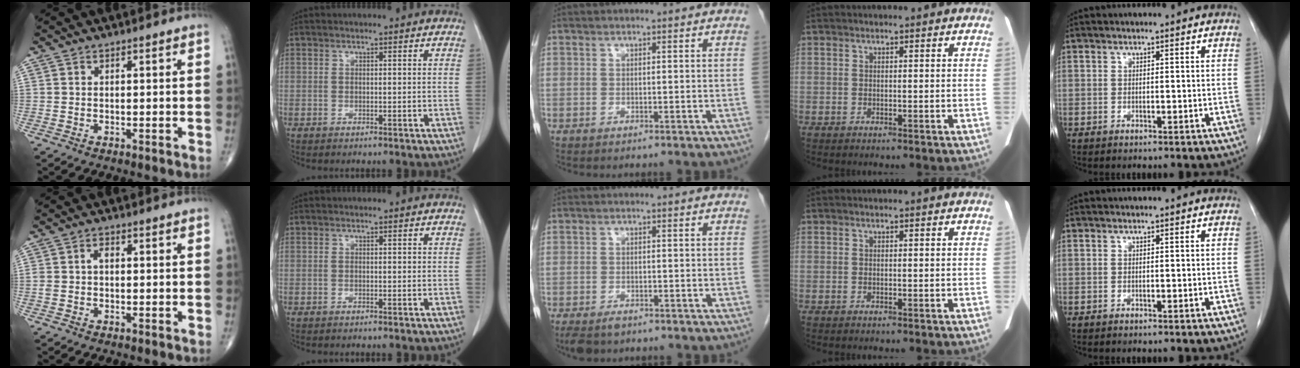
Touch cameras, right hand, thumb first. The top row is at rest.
{"thumb": {"total": 2.0, "force": [0.0, 1.3, 1.6], "torque": [-0.031, 0.009, -0.001]}, "middle": {"total": 3.6, "force": [-2.7, 1.6, 1.8], "torque": [-0.034, -0.008, -0.042]}}